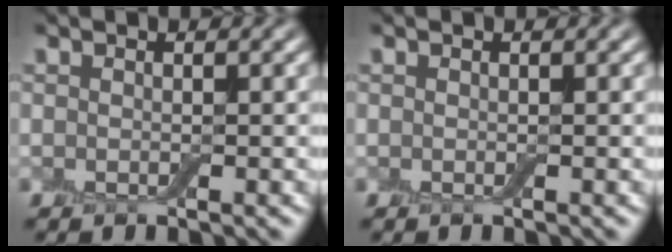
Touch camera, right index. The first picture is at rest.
{"total": 0.0}